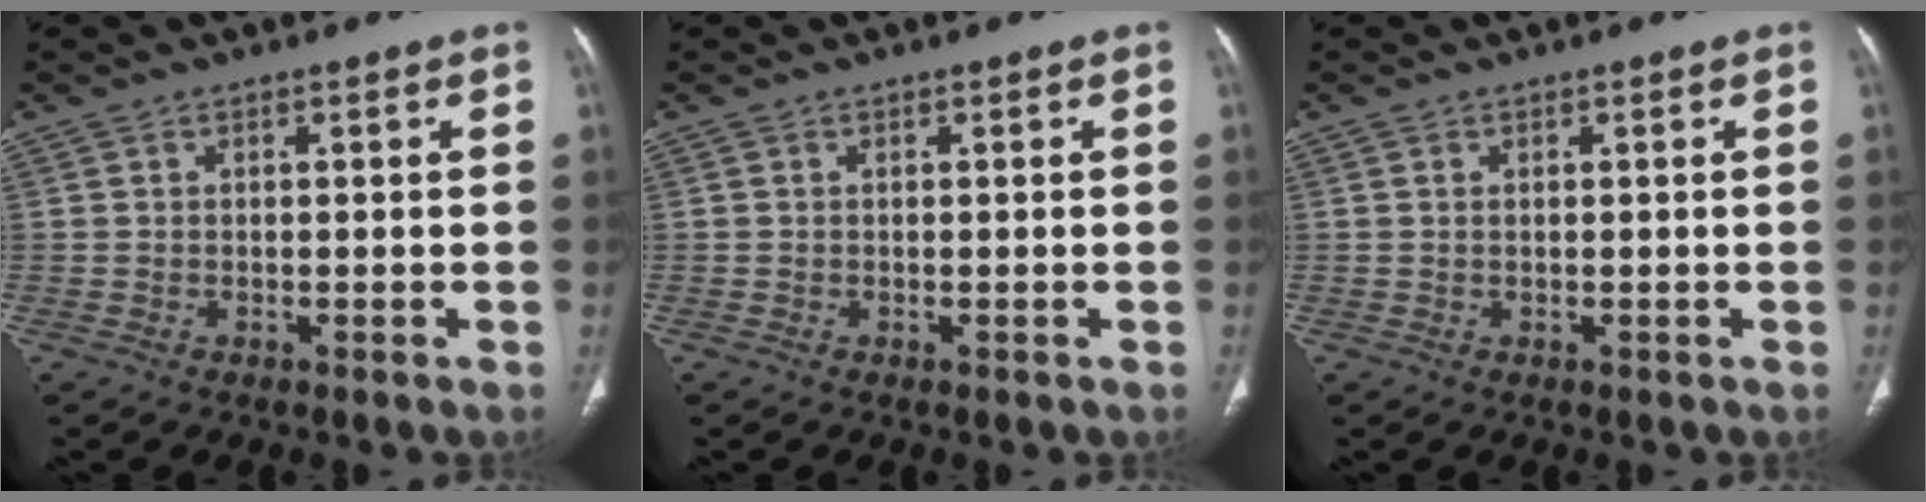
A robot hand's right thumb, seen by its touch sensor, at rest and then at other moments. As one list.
[{"total": 0.0}, {"total": 0.0}]